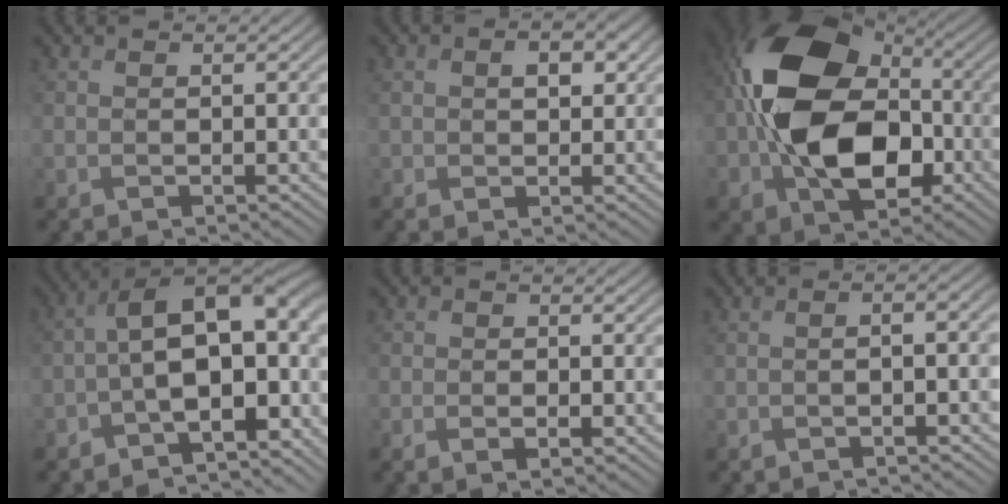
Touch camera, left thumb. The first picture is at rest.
{"total": 4.4, "force": [1.3, 3.1, 2.8], "torque": [-0.054, -0.002, 0.024]}
{"total": 16.6, "force": [-1.7, 11.4, 12.0], "torque": [-0.216, -0.003, -0.041]}
{"total": 15.8, "force": [-2.5, 8.2, 13.3], "torque": [-0.203, 0.002, -0.017]}
{"total": 2.3, "force": [-0.8, 1.5, 1.6], "torque": [-0.023, -0.005, -0.014]}
{"total": 4.3, "force": [-0.9, 1.2, 4.0], "torque": [-0.058, -0.002, -0.020]}